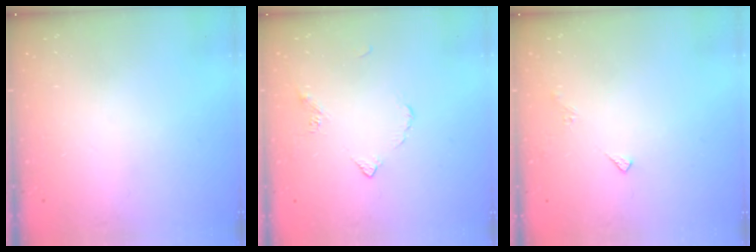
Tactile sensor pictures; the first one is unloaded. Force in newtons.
{"total": 3.5, "press": 3.4, "slide": 0.7}
{"total": 4.3, "press": 4.3, "slide": 0.7}